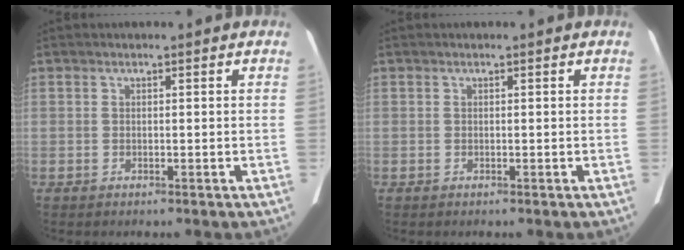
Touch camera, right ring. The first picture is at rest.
{"total": 0.0}